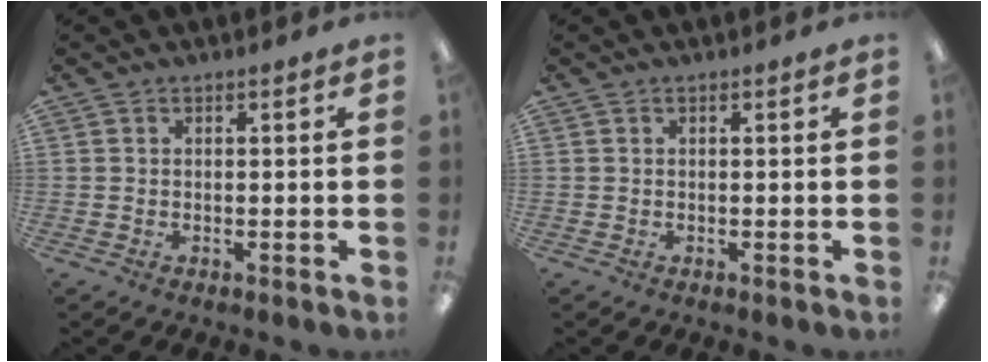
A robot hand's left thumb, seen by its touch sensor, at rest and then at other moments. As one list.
[{"total": 0.0}]